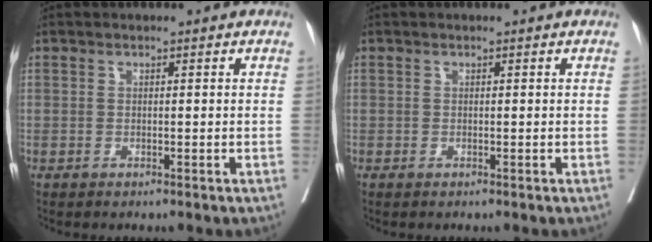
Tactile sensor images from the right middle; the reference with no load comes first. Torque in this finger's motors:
{"motor_torque": [0.00, 0.00, -0.04, -0.02]}